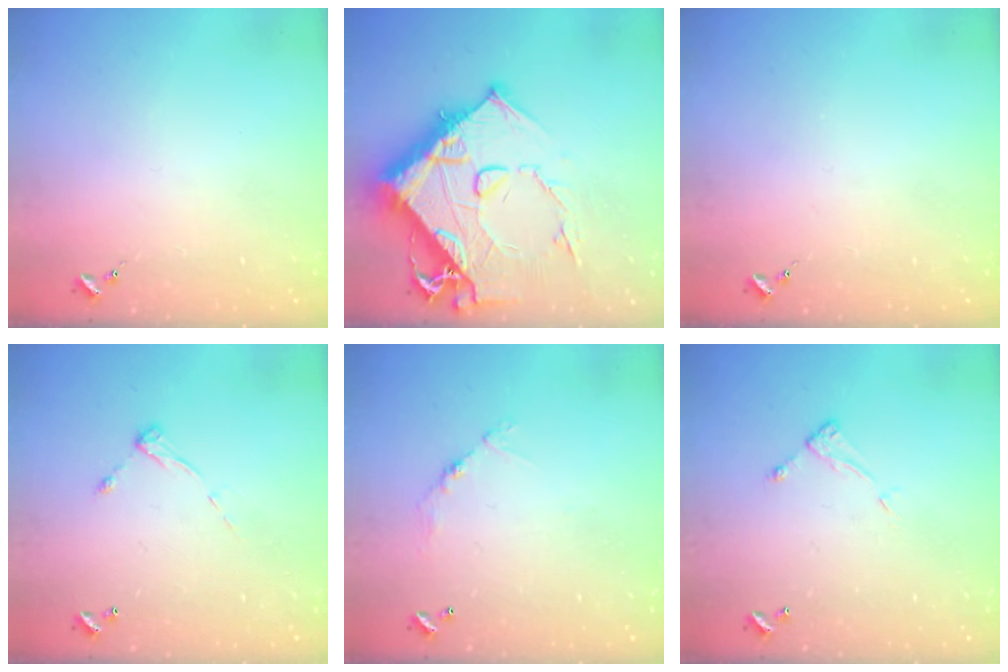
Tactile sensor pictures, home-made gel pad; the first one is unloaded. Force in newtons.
{"total": 19.8, "press": 19.7, "slide": 2.0}
{"total": 0.0}
{"total": 6.9, "press": 6.9, "slide": 0.5}
{"total": 6.7, "press": 6.7, "slide": 0.5}
{"total": 5.0, "press": 5.0, "slide": 0.2}